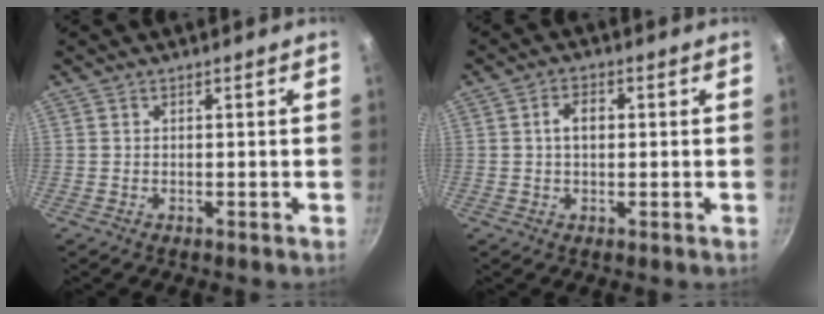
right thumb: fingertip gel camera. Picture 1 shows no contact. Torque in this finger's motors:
{"motor_torque": [0.15, 1.33, 0.61, -0.41, 0.14]}